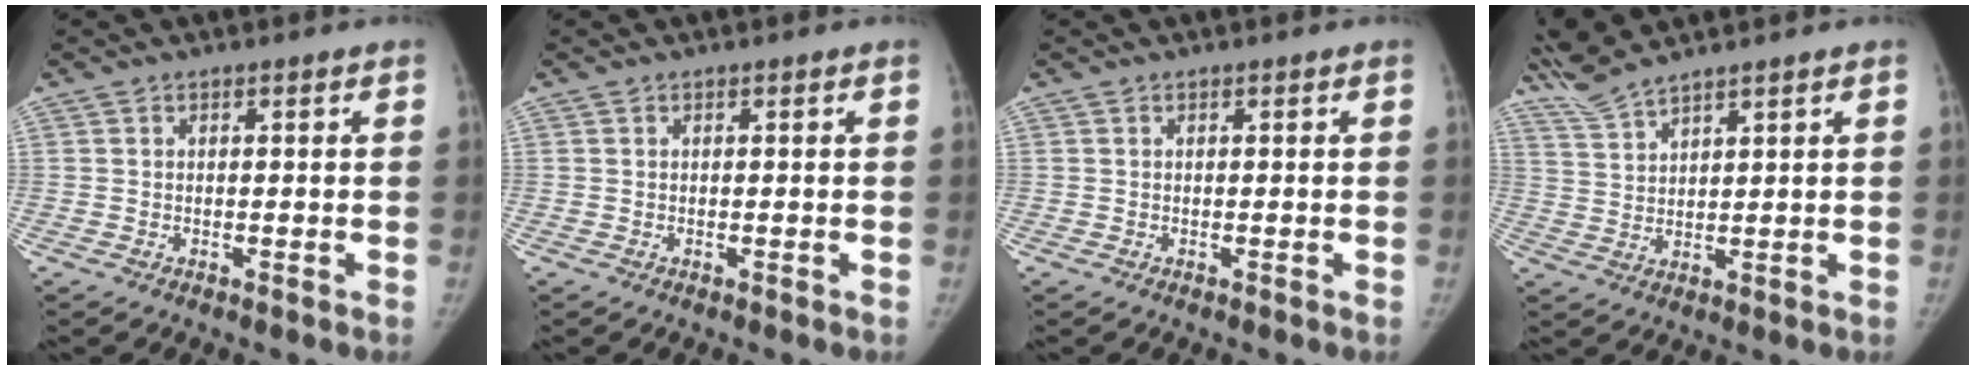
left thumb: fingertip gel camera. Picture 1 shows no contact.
{"total": 0.0}
{"total": 0.0}
{"total": 6.0, "force": [5.7, -0.5, 1.8], "torque": [-0.050, -0.012, 0.127]}